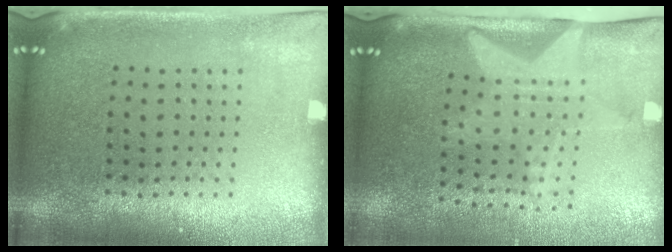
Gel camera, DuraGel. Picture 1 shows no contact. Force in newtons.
{"total": 1.7, "press": 1.5, "slide": 0.7}